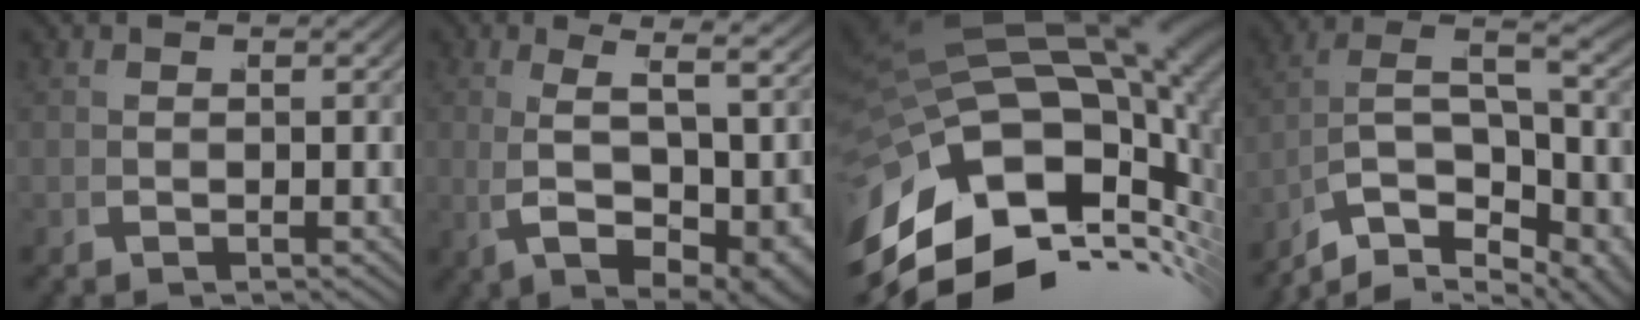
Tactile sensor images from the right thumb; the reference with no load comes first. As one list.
[{"total": 8.3, "force": [0.3, 3.3, 7.6], "torque": [-0.143, -0.018, 0.025]}, {"total": 25.9, "force": [-0.7, 17.3, 19.3], "torque": [-0.328, -0.007, -0.011]}, {"total": 13.7, "force": [-3.2, 9.4, 9.4], "torque": [-0.203, -0.054, -0.039]}]